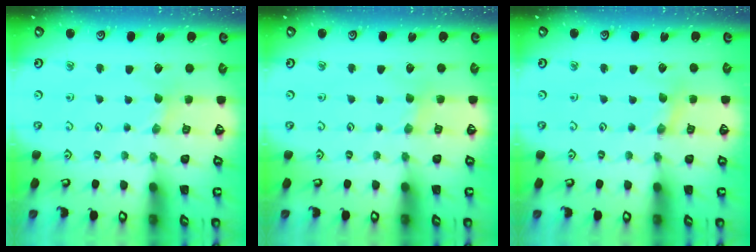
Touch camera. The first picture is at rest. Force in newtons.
{"total": 1.5, "press": 1.5, "slide": 0.3}
{"total": 0.6, "press": 0.6, "slide": 0.1}